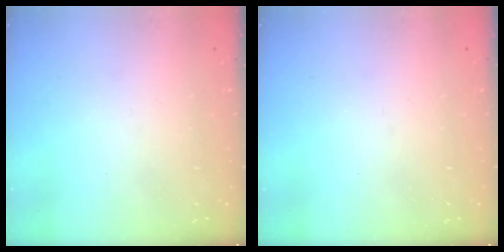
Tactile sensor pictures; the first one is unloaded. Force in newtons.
{"total": 0.0}